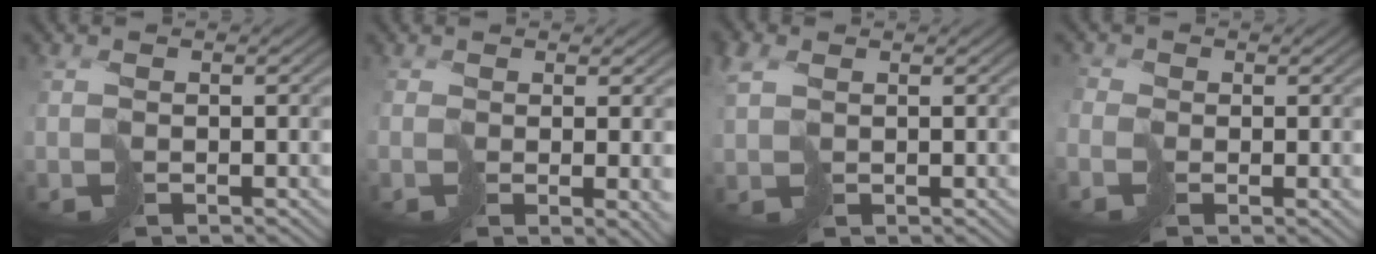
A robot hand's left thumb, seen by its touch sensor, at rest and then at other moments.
{"total": 2.0, "force": [-0.3, 0.2, 2.0], "torque": [-0.022, -0.017, 0.008]}
{"total": 3.1, "force": [1.2, 2.1, 2.0], "torque": [-0.072, -0.003, 0.021]}
{"total": 1.0, "force": [-0.7, 0.4, -0.5], "torque": [0.011, 0.003, -0.023]}